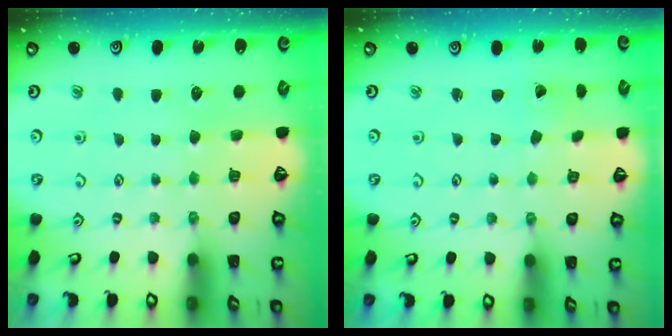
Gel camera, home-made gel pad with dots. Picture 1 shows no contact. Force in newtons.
{"total": 0.0}